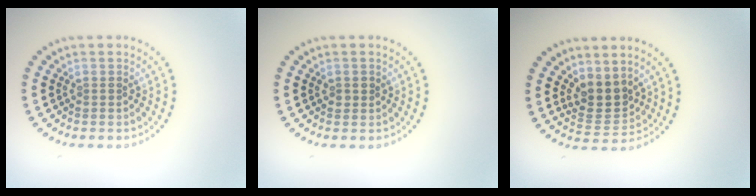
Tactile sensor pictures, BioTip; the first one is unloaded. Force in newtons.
{"total": 0.9, "press": 0.8, "slide": 0.1}
{"total": 3.1, "press": 2.5, "slide": 1.7}